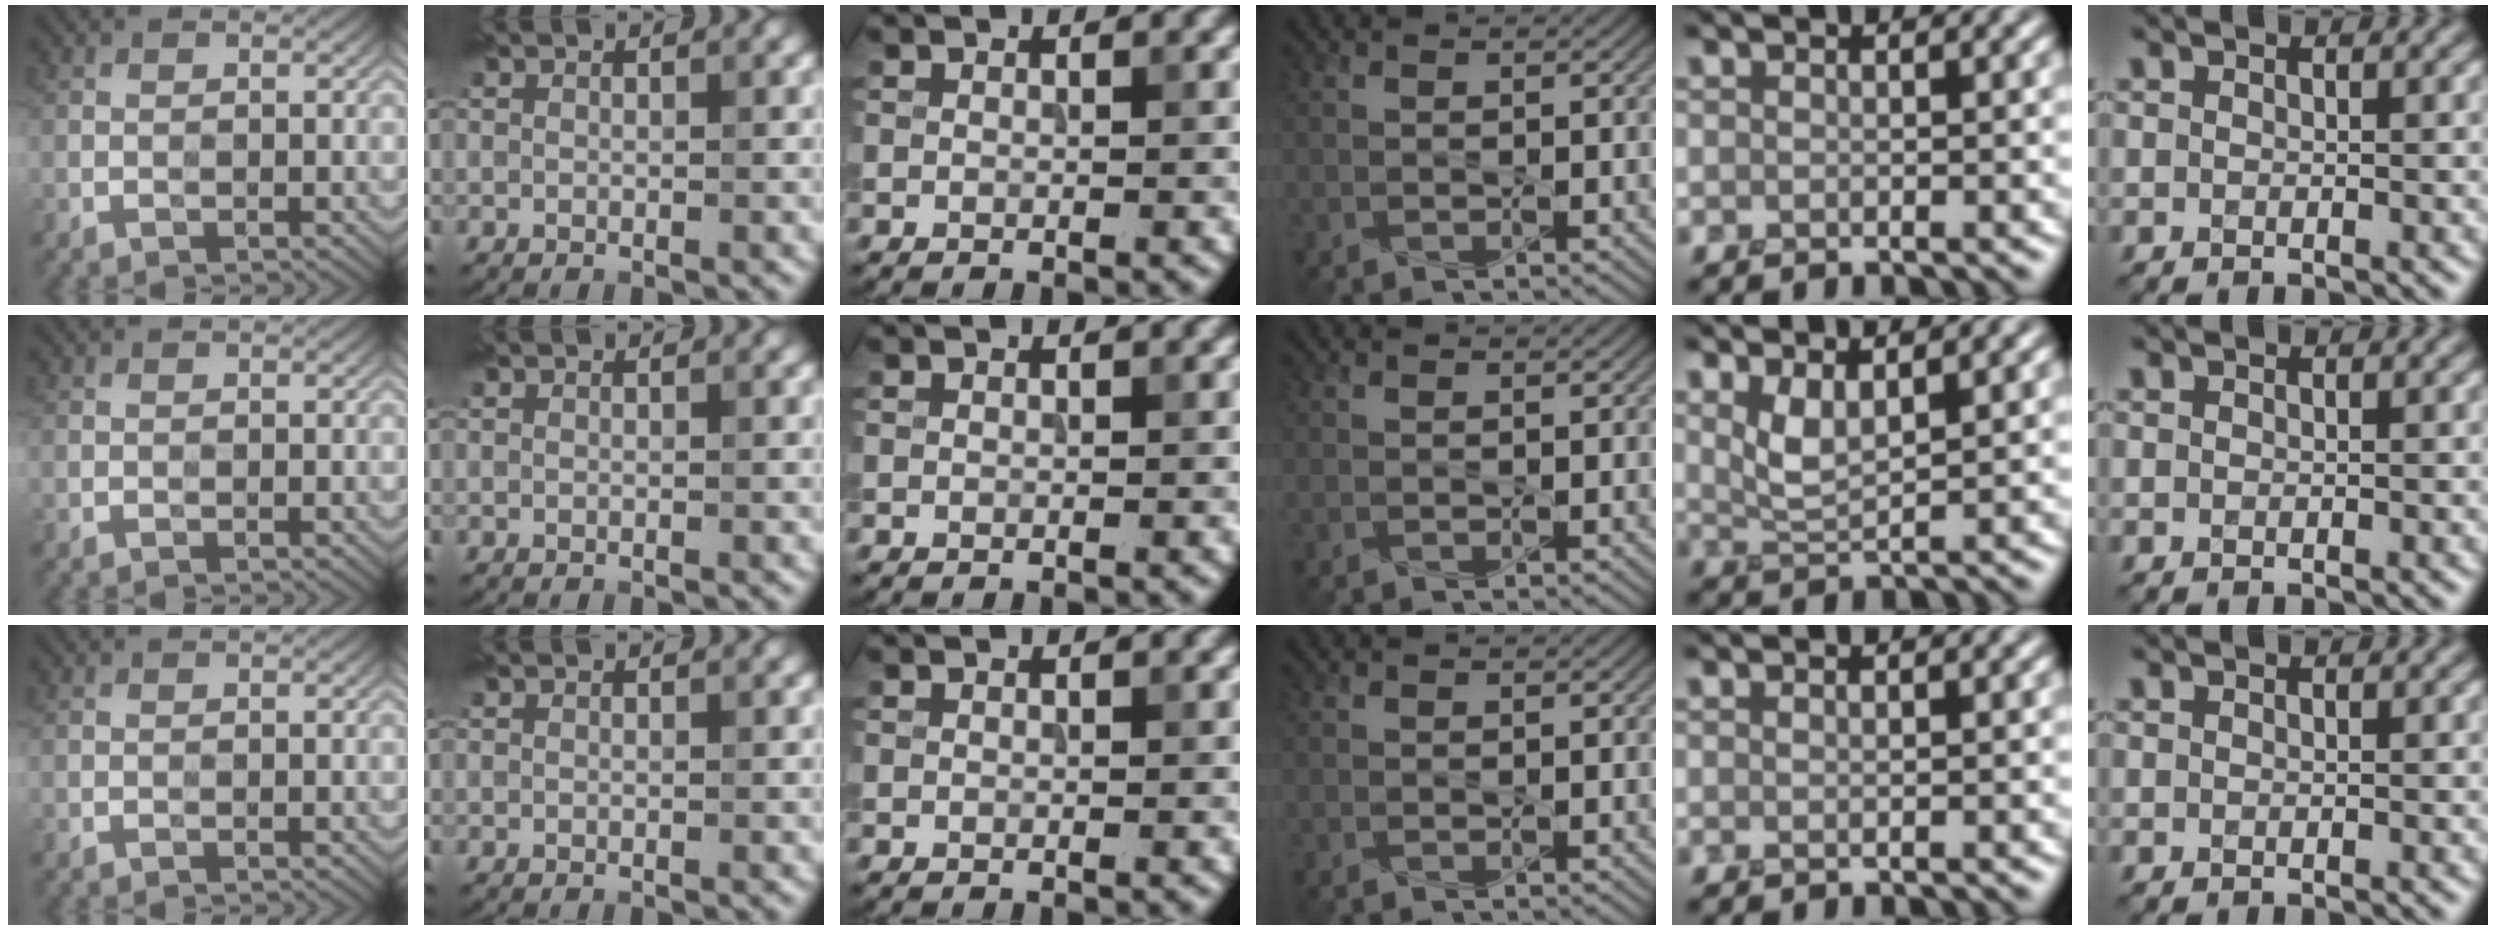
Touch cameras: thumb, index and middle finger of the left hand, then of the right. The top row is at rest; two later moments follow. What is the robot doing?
{"motion": "press", "object": "sticky note"}